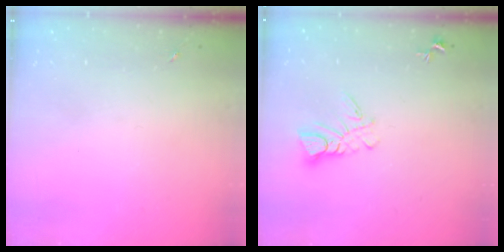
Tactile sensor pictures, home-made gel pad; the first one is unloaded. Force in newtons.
{"total": 6.6, "press": 6.5, "slide": 0.6}